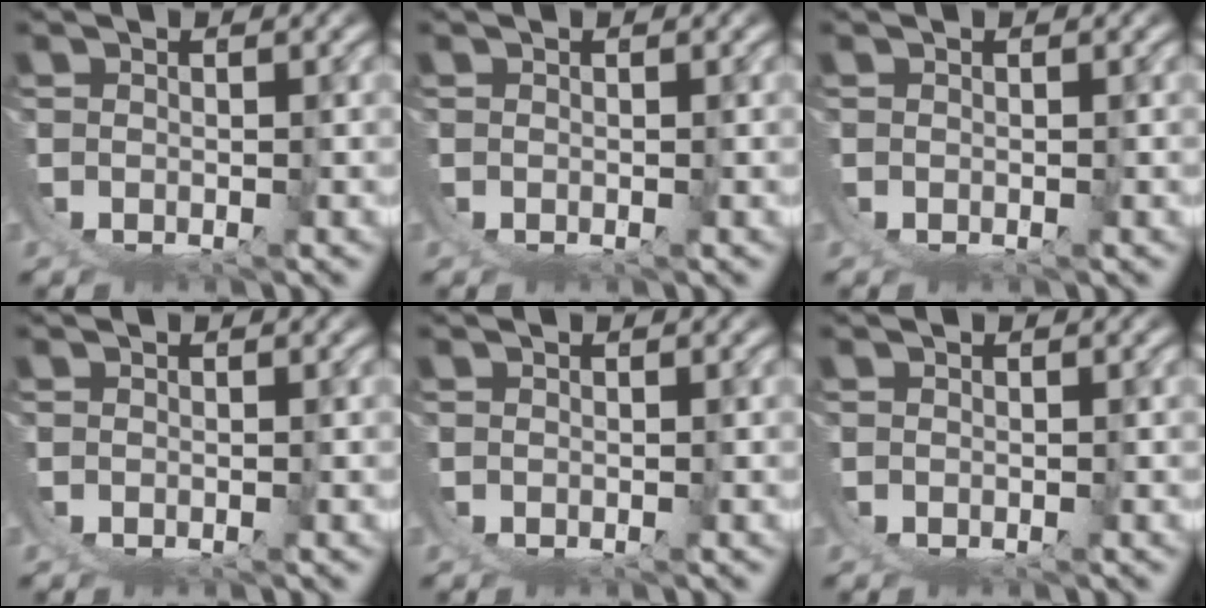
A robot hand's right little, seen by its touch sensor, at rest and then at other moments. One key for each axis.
{"total": 0.0}
{"total": 0.0}
{"total": 0.0}
{"total": 0.0}
{"total": 0.0}